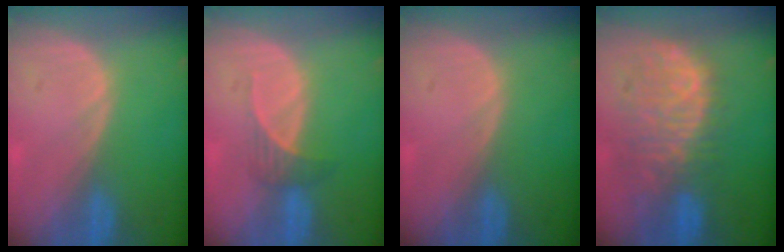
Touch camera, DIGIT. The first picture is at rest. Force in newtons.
{"total": 2.5, "press": 2.3, "slide": 0.9}
{"total": 0.0}
{"total": 11.1, "press": 9.6, "slide": 5.5}